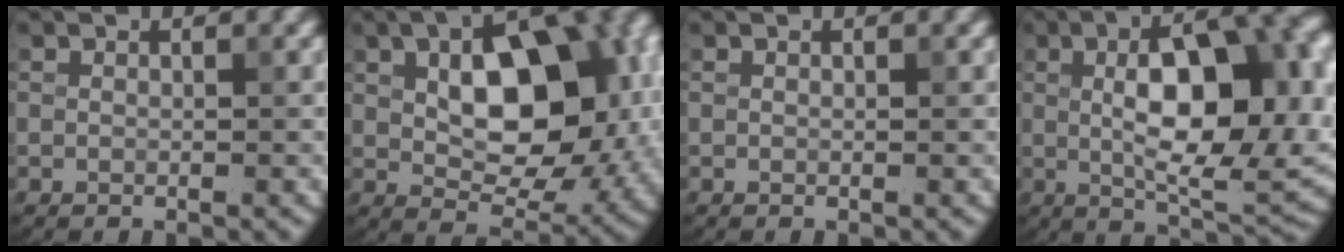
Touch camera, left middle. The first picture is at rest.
{"total": 14.0, "force": [2.3, 8.1, 11.2], "torque": [-0.153, 0.014, 0.047]}
{"total": 0.0}
{"total": 11.9, "force": [1.2, 5.2, 10.6], "torque": [-0.147, 0.010, 0.025]}